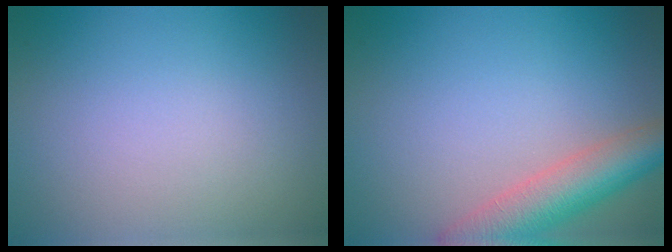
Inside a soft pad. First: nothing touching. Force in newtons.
{"total": 5.8, "press": 5.8, "slide": 0.5}